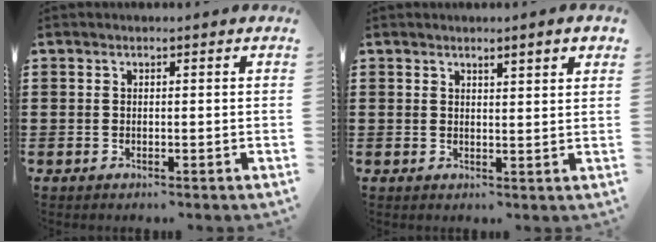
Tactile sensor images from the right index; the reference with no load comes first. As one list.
[{"total": 2.0, "force": [1.7, 0.1, 1.2], "torque": [-0.026, 0.002, 0.030]}]